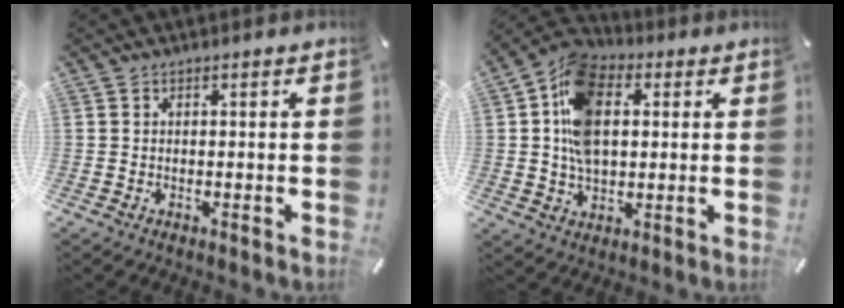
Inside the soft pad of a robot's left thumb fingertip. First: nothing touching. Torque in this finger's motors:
{"motor_torque": [0.69, 0.53, 0.87, 0.51, 0.18]}